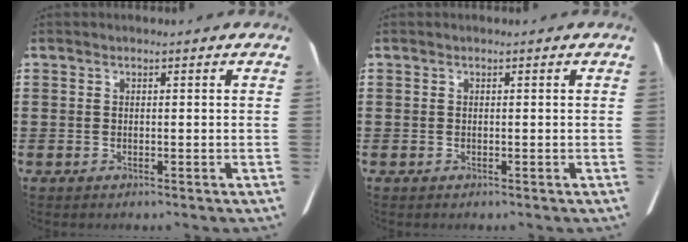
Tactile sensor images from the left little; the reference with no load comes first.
{"total": 0.0}